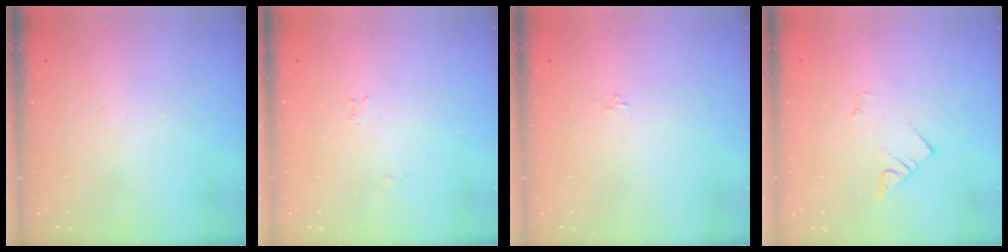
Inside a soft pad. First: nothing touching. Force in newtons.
{"total": 2.5, "press": 2.5, "slide": 0.3}
{"total": 1.8, "press": 1.8, "slide": 0.2}
{"total": 2.3, "press": 2.3, "slide": 0.2}